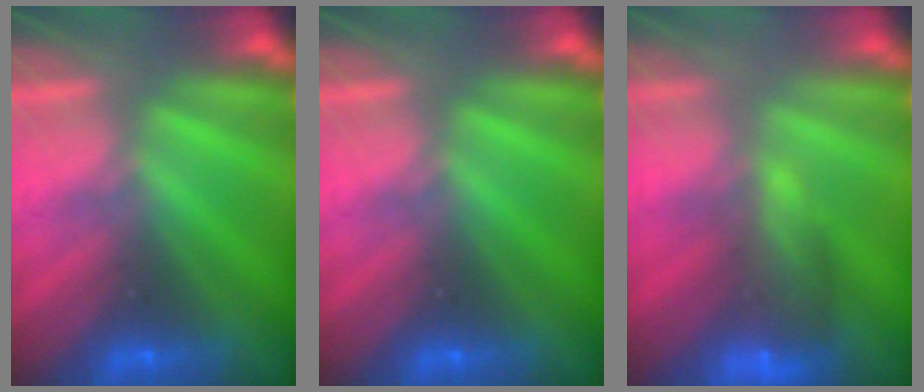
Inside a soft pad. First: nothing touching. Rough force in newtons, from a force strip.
{"total": 0.0}
{"total": 8.3}